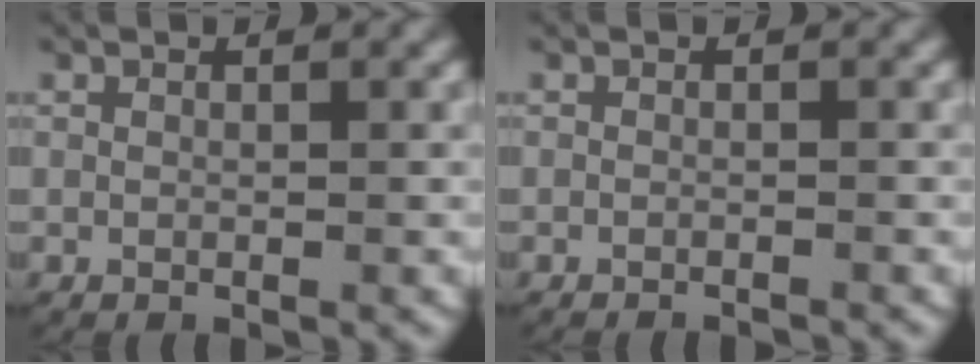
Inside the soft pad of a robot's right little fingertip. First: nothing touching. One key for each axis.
{"total": 1.2, "fx": -1.2, "fy": 0.1, "fz": 0.1, "tx": -0.002, "ty": -0.003, "tz": -0.015}